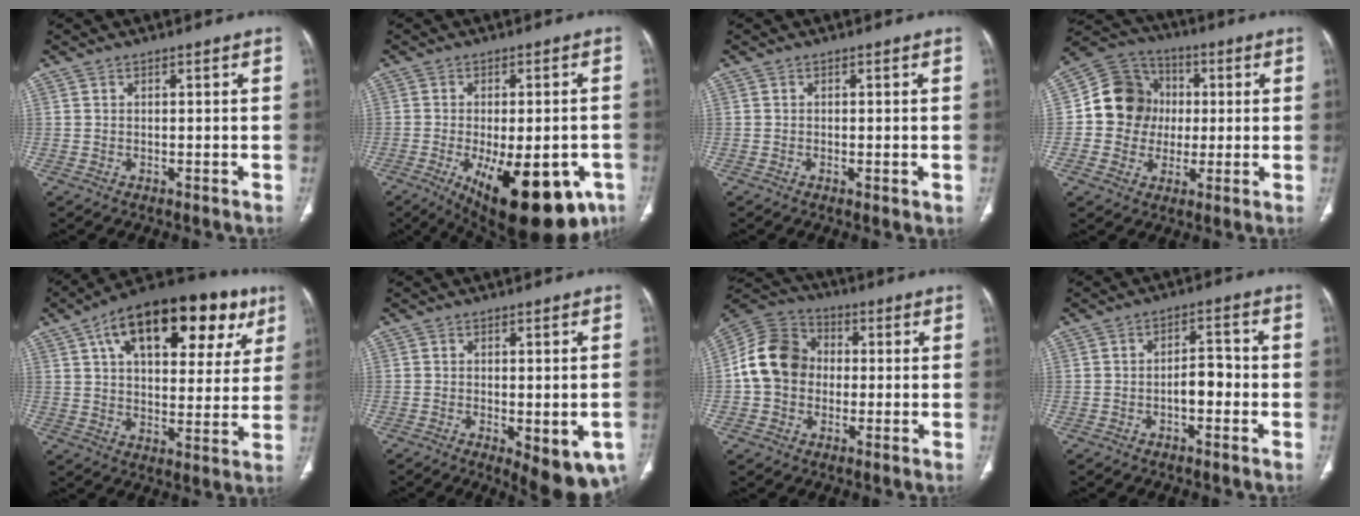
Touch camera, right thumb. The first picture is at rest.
{"total": 21.1, "force": [-9.0, 9.1, 16.7], "torque": [-0.186, -0.006, -0.109]}
{"total": 1.1, "force": [-0.5, 0.3, 1.0], "torque": [-0.017, -0.001, -0.005]}
{"total": 12.9, "force": [0.5, 11.8, 5.0], "torque": [-0.056, 0.021, 0.002]}
{"total": 26.0, "force": [12.0, 12.9, 19.2], "torque": [-0.251, 0.012, 0.175]}
{"total": 10.8, "force": [-4.2, 4.2, 9.0], "torque": [-0.111, -0.004, -0.049]}
{"total": 12.7, "force": [0.0, 10.5, 7.1], "torque": [-0.117, 0.033, -0.012]}
{"total": 4.6, "force": [-1.4, 2.5, 3.6], "torque": [-0.041, 0.024, -0.027]}